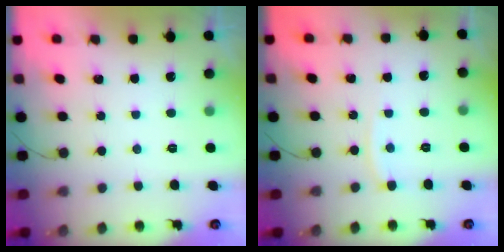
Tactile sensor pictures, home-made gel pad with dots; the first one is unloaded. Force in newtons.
{"total": 5.9, "press": 5.9, "slide": 0.7}